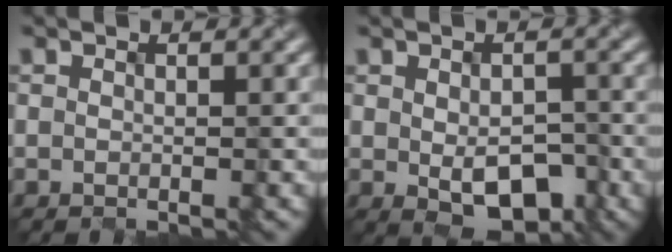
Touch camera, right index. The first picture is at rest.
{"total": 4.8, "force": [-1.7, 2.7, 3.6], "torque": [-0.060, -0.016, -0.012]}